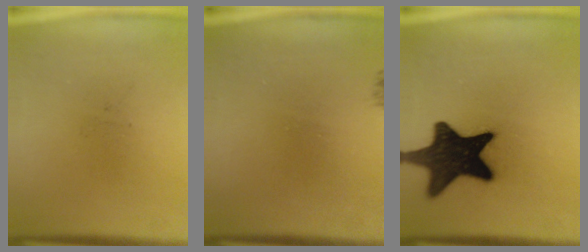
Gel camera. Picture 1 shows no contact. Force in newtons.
{"total": 0.7}
{"total": 18.3}